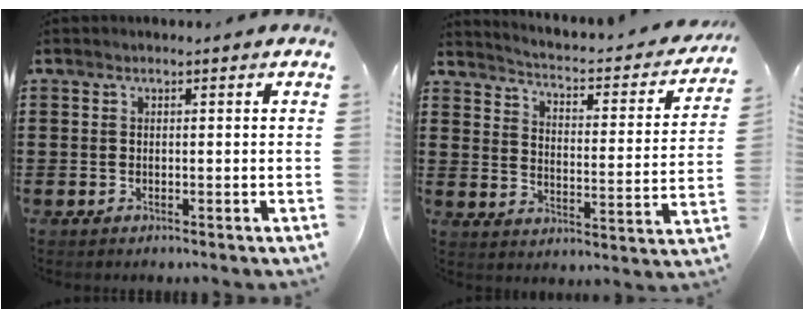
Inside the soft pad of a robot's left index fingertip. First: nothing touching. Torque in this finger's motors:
{"motor_torque": [0.92, -1.22, 0.23, 0.07]}